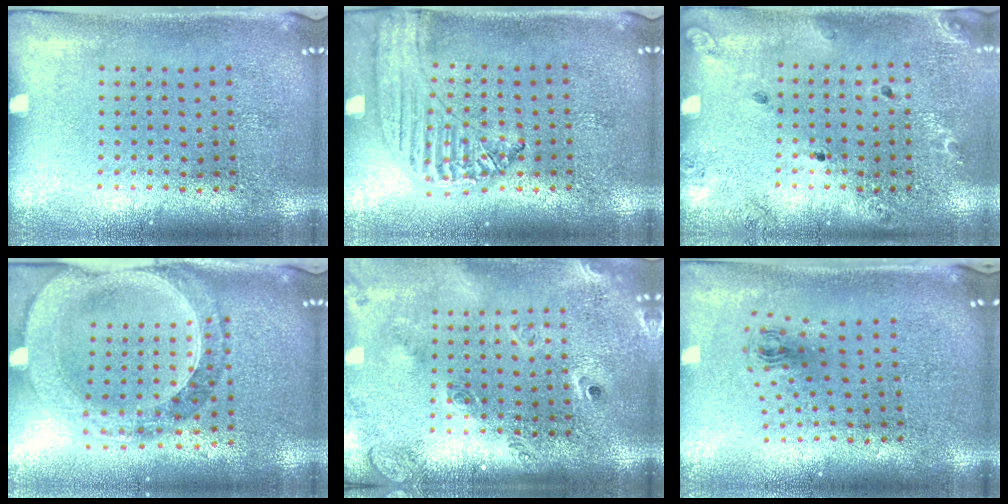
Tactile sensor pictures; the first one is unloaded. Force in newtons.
{"total": 1.2, "press": 1.2, "slide": 0.2}
{"total": 1.3, "press": 1.3, "slide": 0.3}
{"total": 1.4, "press": 1.4, "slide": 0.3}
{"total": 2.6, "press": 1.8, "slide": 1.8}
{"total": 0.8, "press": 0.4, "slide": 0.7}